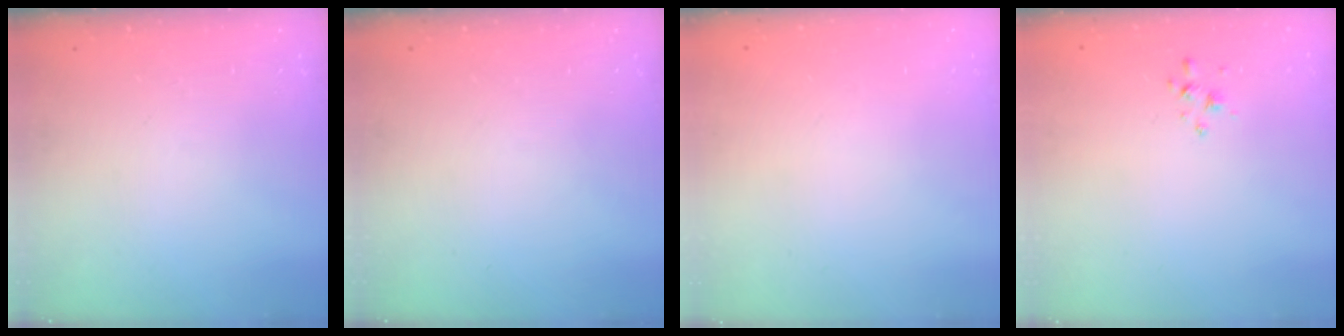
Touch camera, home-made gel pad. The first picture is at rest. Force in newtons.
{"total": 0.0}
{"total": 1.8, "press": 1.8, "slide": 0.2}
{"total": 1.9, "press": 1.8, "slide": 0.7}